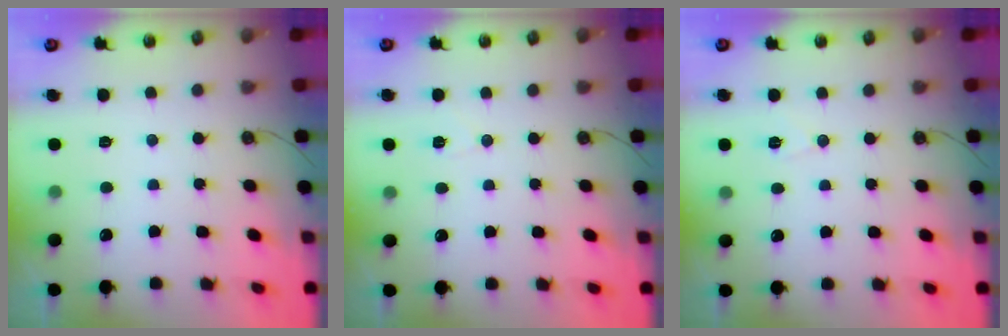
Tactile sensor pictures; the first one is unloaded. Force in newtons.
{"total": 4.4, "press": 4.3, "slide": 0.9}
{"total": 5.8, "press": 5.6, "slide": 1.6}